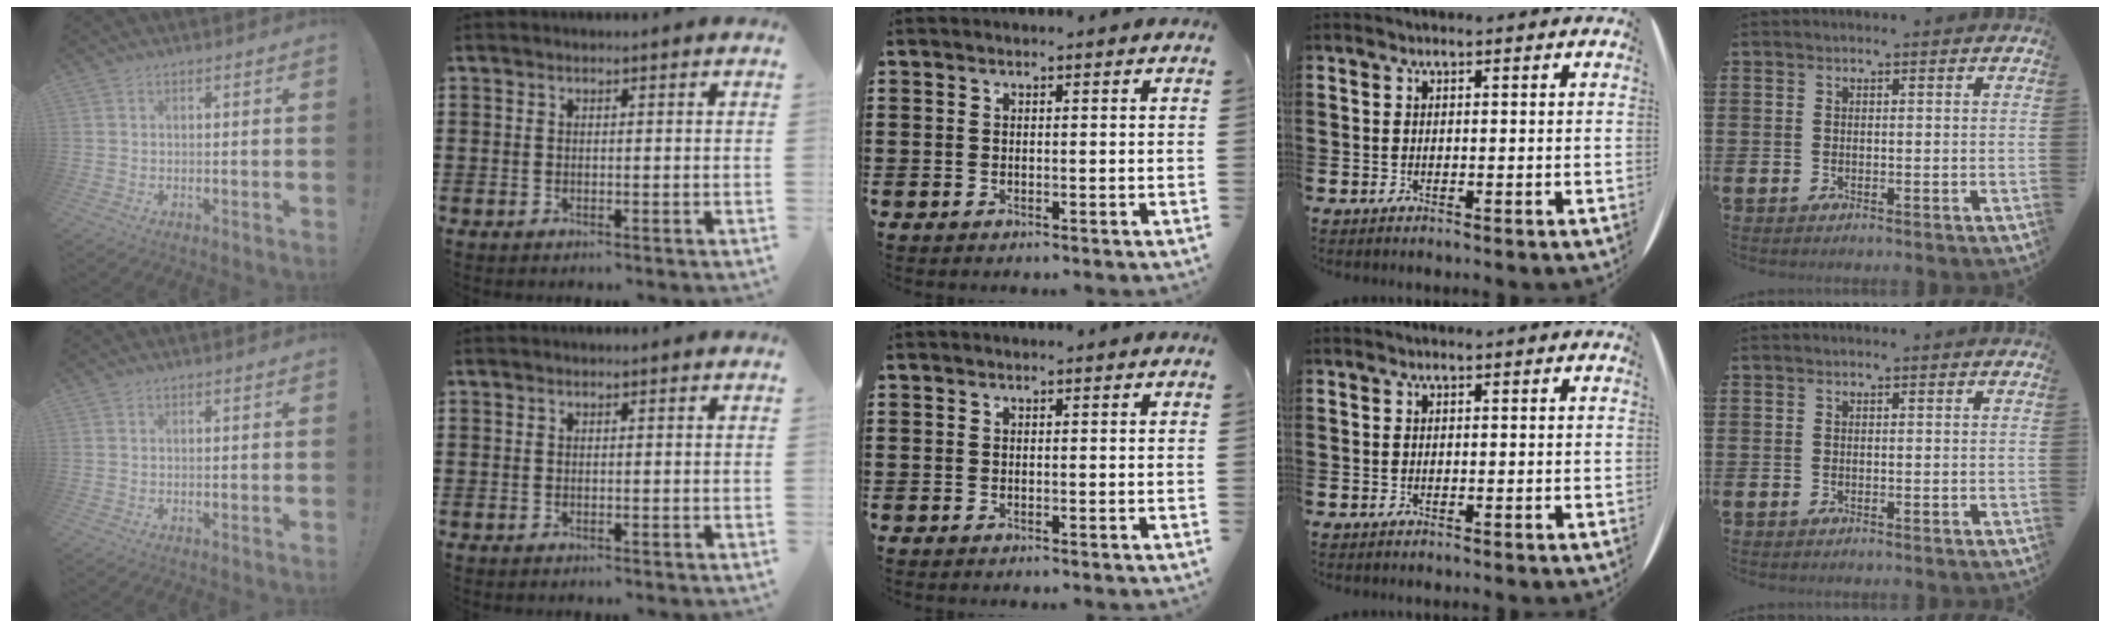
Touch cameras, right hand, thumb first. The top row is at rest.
{}